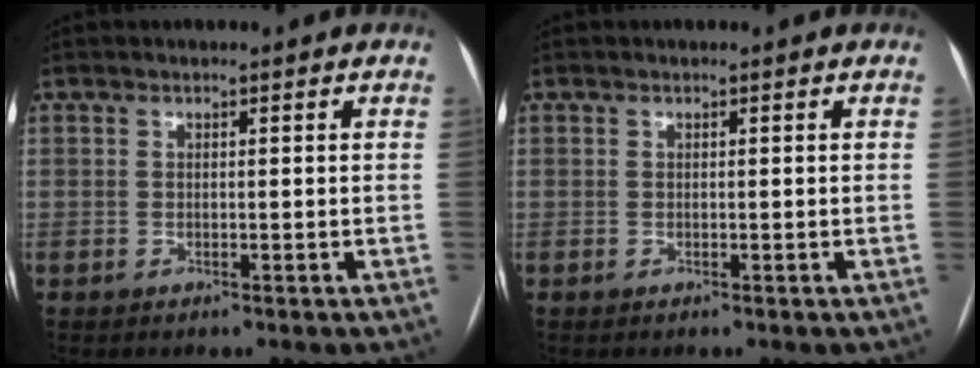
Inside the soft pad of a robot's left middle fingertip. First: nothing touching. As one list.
[{"total": 0.0}]